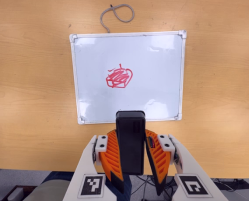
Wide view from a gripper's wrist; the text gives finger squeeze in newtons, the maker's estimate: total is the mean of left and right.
{"total": 9.7, "left": 8.1, "right": 11.2}